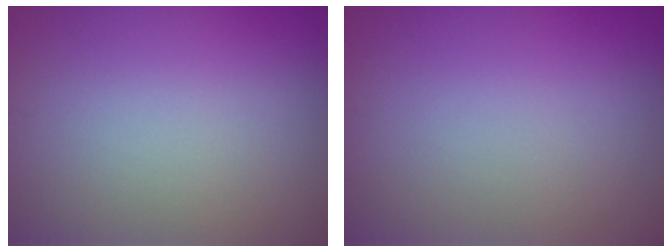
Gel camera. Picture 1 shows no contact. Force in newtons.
{"total": 0.0}